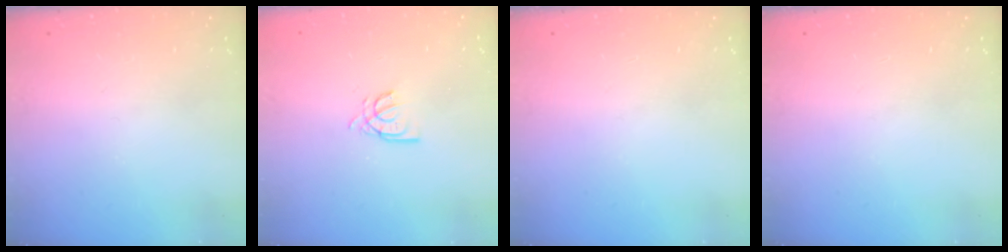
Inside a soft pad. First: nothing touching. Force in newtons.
{"total": 5.0, "press": 5.0, "slide": 0.4}
{"total": 0.0}
{"total": 0.0}